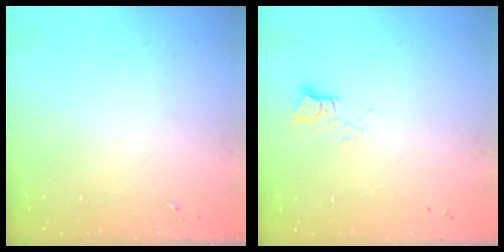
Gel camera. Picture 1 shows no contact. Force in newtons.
{"total": 3.4, "press": 3.4, "slide": 0.1}